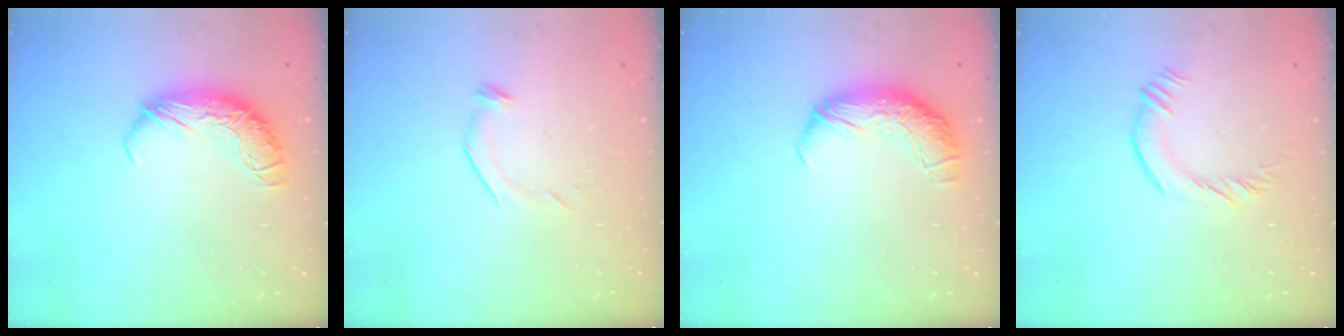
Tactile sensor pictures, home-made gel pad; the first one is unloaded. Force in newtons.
{"total": 6.3, "press": 6.2, "slide": 1.1}
{"total": 2.3, "press": 1.1, "slide": 2.1}
{"total": 1.8, "press": 1.6, "slide": 0.7}